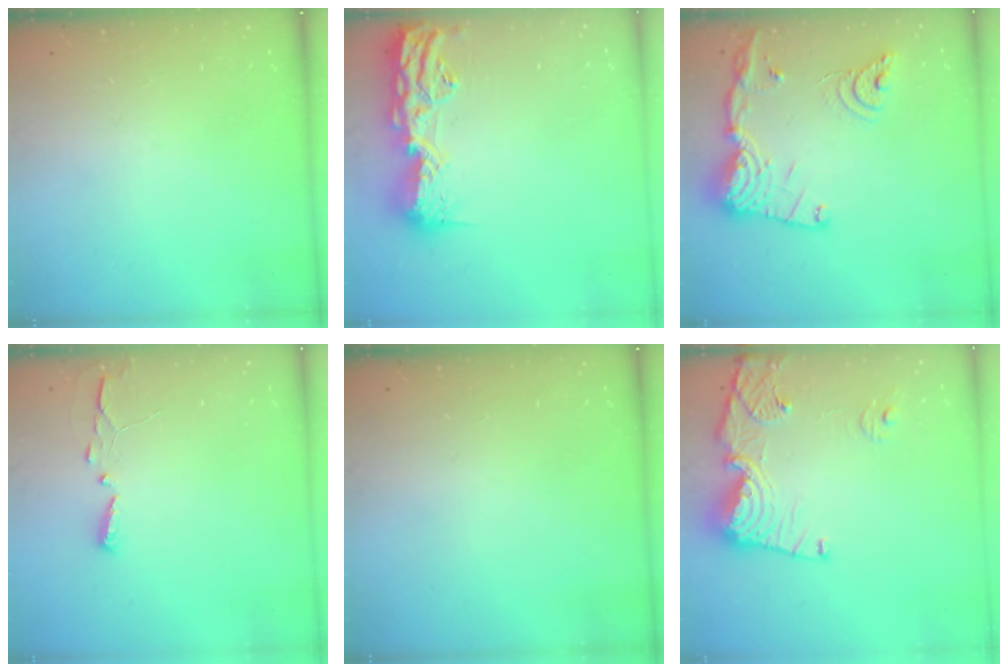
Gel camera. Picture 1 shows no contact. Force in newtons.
{"total": 16.3, "press": 15.9, "slide": 3.5}
{"total": 18.5, "press": 18.4, "slide": 1.7}
{"total": 2.9, "press": 2.9, "slide": 0.4}
{"total": 0.0}
{"total": 14.7, "press": 14.6, "slide": 1.8}